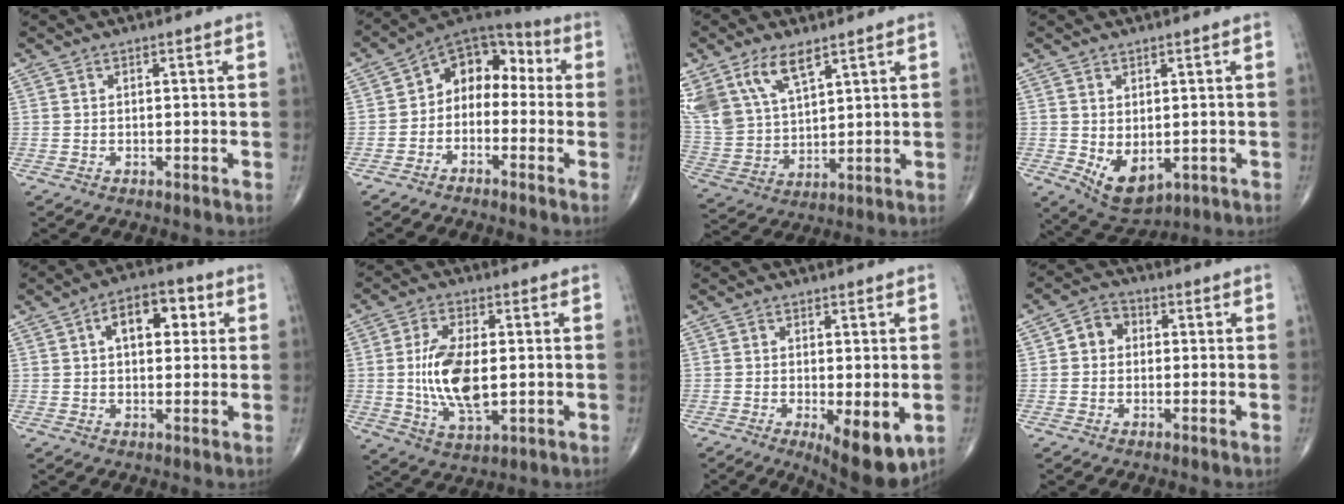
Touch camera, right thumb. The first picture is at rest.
{"total": 10.2, "force": [-0.9, 7.5, 6.9], "torque": [-0.066, 0.053, -0.037]}
{"total": 15.6, "force": [9.0, 8.1, 9.7], "torque": [-0.198, -0.023, 0.189]}
{"total": 7.5, "force": [-1.2, 4.4, 5.9], "torque": [-0.083, -0.009, 0.002]}
{"total": 9.6, "force": [2.6, 5.5, 7.4], "torque": [-0.081, 0.015, 0.034]}
{"total": 12.6, "force": [-0.1, 6.1, 11.1], "torque": [-0.211, -0.009, 0.003]}
{"total": 9.7, "force": [-2.9, 3.4, 8.6], "torque": [-0.119, -0.020, -0.036]}
{"total": 4.8, "force": [0.3, 4.1, 2.5], "torque": [-0.022, 0.016, -0.005]}